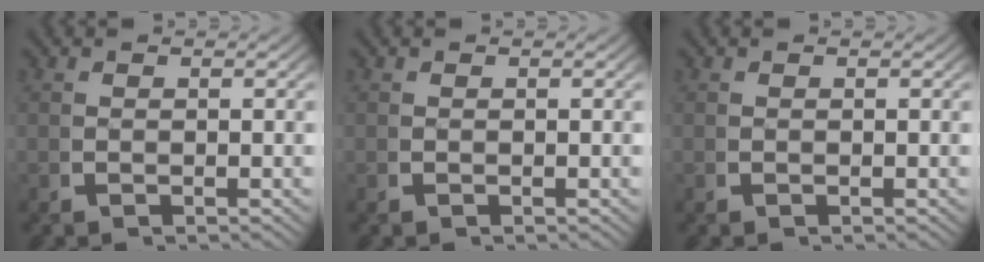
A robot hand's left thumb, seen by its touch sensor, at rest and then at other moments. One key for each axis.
{"total": 0.0}
{"total": 0.0}